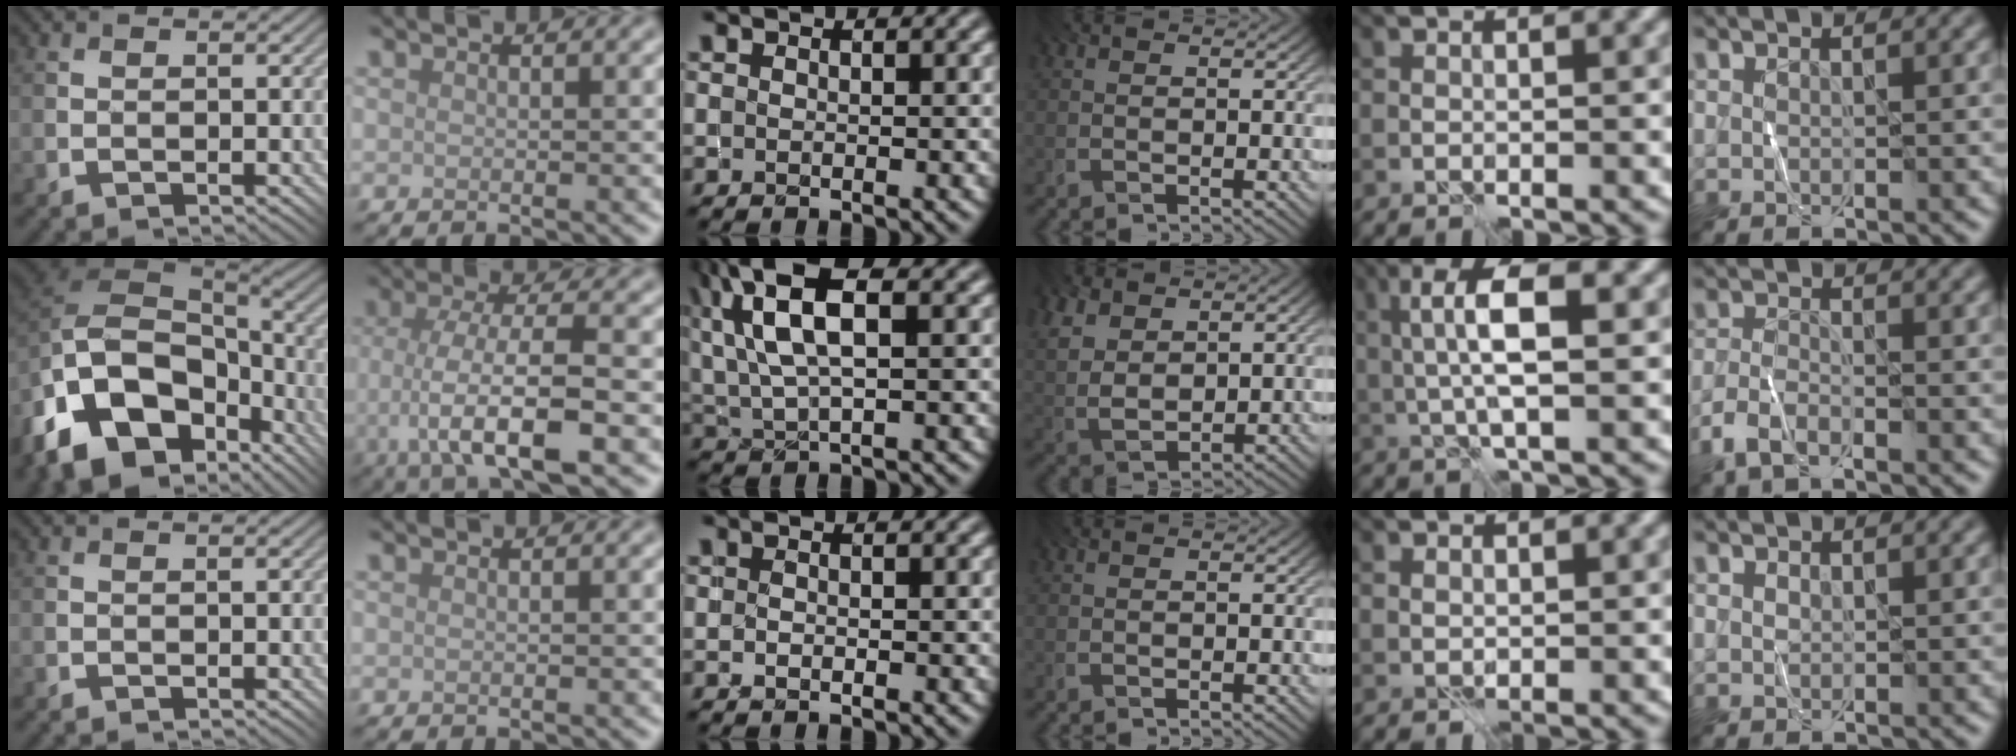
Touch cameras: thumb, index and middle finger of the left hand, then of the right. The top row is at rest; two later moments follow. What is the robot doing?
{"motion": "fold", "object": "shorts"}